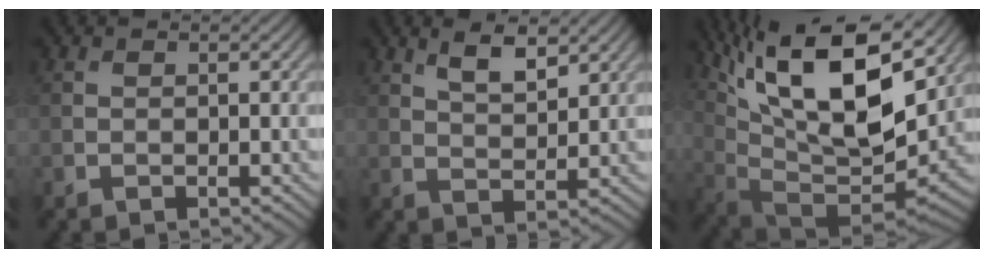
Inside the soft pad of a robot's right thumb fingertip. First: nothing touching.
{"total": 4.6, "force": [2.9, 1.6, 3.2], "torque": [-0.071, -0.001, 0.059]}
{"total": 18.1, "force": [9.1, 6.6, 14.2], "torque": [-0.282, 0.012, 0.163]}